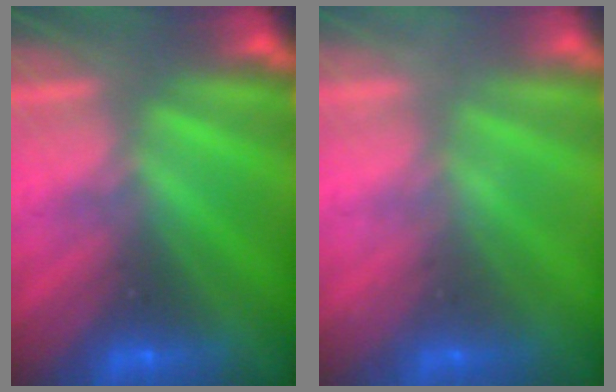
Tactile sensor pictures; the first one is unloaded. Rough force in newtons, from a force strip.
{"total": 2.3}